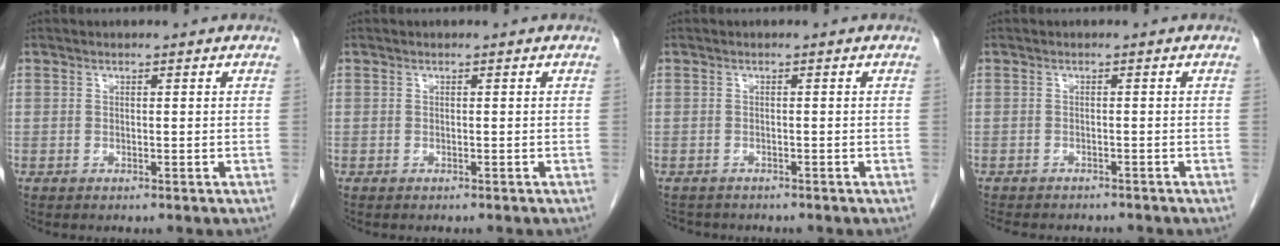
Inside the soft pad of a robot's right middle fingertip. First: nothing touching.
{"total": 1.0, "force": [-0.9, 0.2, 0.4], "torque": [-0.008, -0.002, -0.012]}
{"total": 3.4, "force": [-3.1, 1.4, 0.6], "torque": [-0.010, -0.004, -0.043]}
{"total": 8.4, "force": [-7.4, 2.5, 2.9], "torque": [-0.048, -0.003, -0.096]}